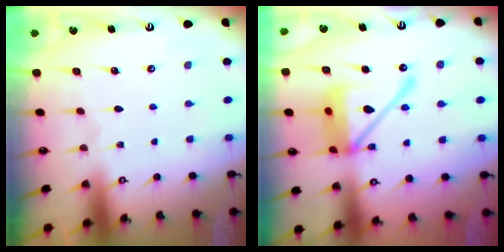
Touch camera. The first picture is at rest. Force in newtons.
{"total": 17.2, "press": 17.0, "slide": 2.3}